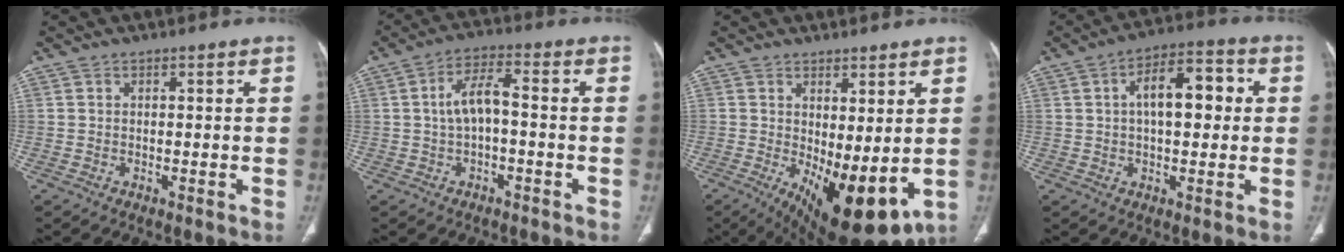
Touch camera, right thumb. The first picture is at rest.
{"total": 6.1, "force": [-0.4, 2.7, 5.4], "torque": [-0.102, 0.026, -0.015]}
{"total": 13.8, "force": [-1.6, 5.6, 12.5], "torque": [-0.185, -0.028, -0.003]}
{"total": 11.0, "force": [1.7, 5.5, 9.4], "torque": [-0.128, 0.025, 0.021]}